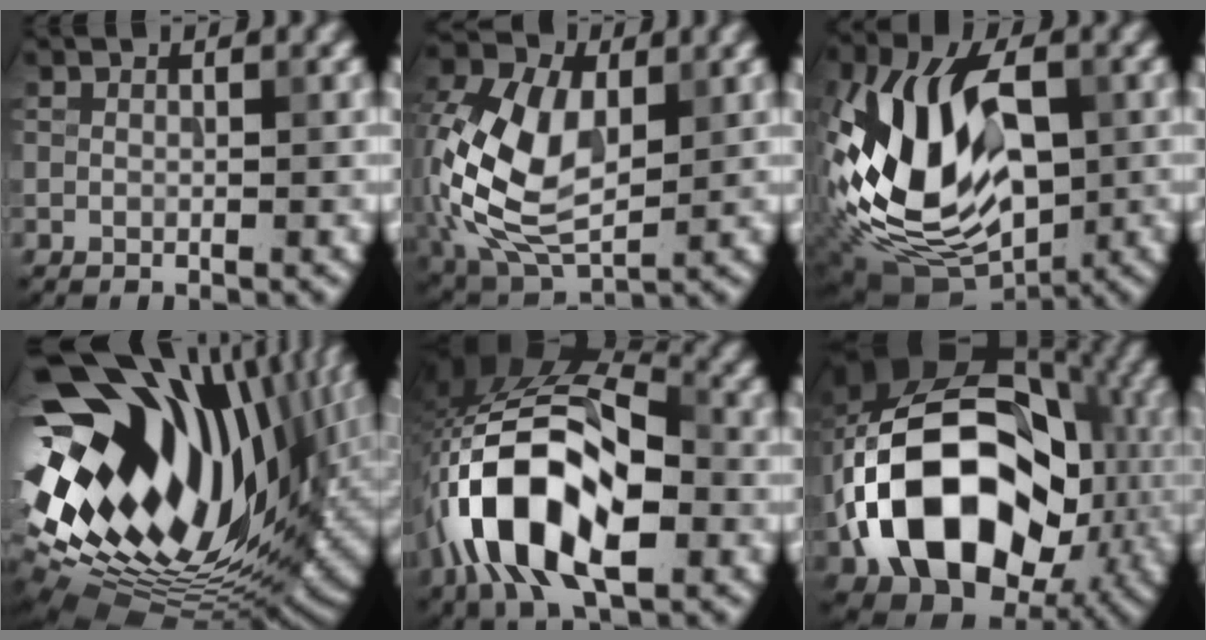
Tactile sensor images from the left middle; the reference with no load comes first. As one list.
[{"total": 11.2, "force": [0.4, 7.0, 8.7], "torque": [-0.199, 0.009, -0.001]}, {"total": 14.8, "force": [-2.1, 9.1, 11.5], "torque": [-0.253, -0.011, -0.037]}, {"total": 20.0, "force": [5.7, 12.1, 14.9], "torque": [-0.255, -0.003, 0.115]}, {"total": 12.8, "force": [-4.2, 7.0, 9.9], "torque": [-0.191, 0.008, -0.081]}, {"total": 17.3, "force": [-3.3, 12.4, 11.6], "torque": [-0.195, -0.001, -0.060]}]